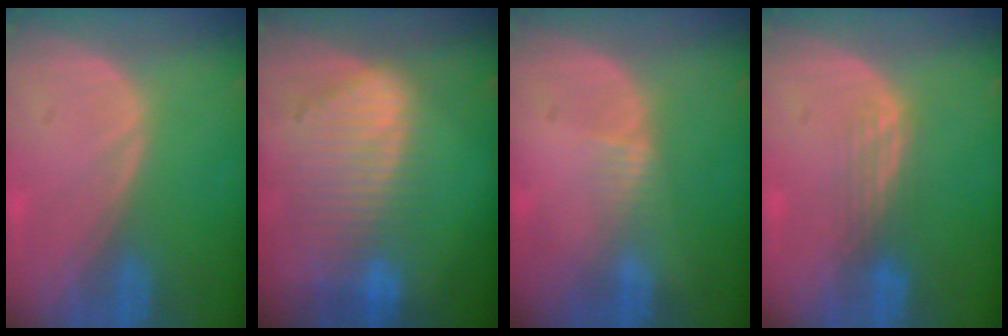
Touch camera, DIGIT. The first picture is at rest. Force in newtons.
{"total": 9.3, "press": 8.2, "slide": 4.5}
{"total": 1.4, "press": 1.1, "slide": 0.8}
{"total": 3.0, "press": 2.5, "slide": 1.6}